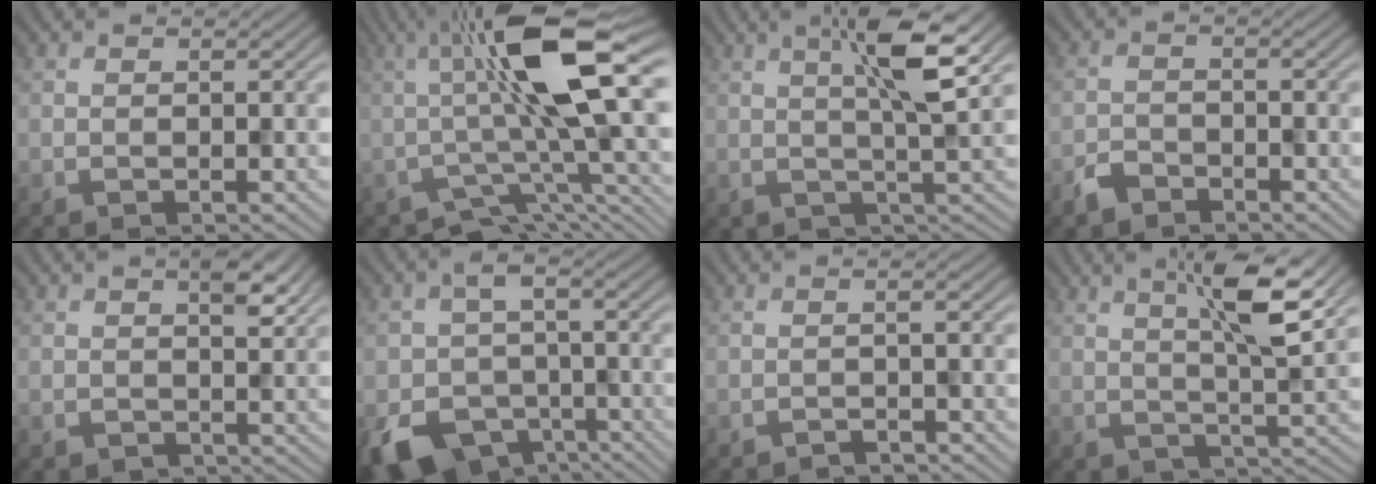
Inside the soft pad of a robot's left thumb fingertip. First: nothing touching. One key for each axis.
{"total": 13.3, "fx": -0.4, "fy": 3.8, "fz": 12.7, "tx": -0.206, "ty": 0.011, "tz": -0.013}
{"total": 5.7, "fx": 2.3, "fy": 0.7, "fz": 5.2, "tx": -0.095, "ty": 0.011, "tz": 0.039}
{"total": 2.4, "fx": -2.0, "fy": 1.3, "fz": 0.6, "tx": -0.011, "ty": 0.000, "tz": -0.049}
{"total": 2.2, "fx": 0.9, "fy": 1.2, "fz": 1.6, "tx": -0.026, "ty": -0.004, "tz": 0.016}
{"total": 11.3, "fx": -5.4, "fy": 8.1, "fz": 5.8, "tx": -0.107, "ty": -0.035, "tz": -0.095}
{"total": 1.5, "fx": -1.2, "fy": 0.2, "fz": 0.8, "tx": -0.012, "ty": -0.002, "tz": -0.030}
{"total": 6.0, "fx": 2.9, "fy": 0.8, "fz": 5.2, "tx": -0.094, "ty": 0.007, "tz": 0.052}